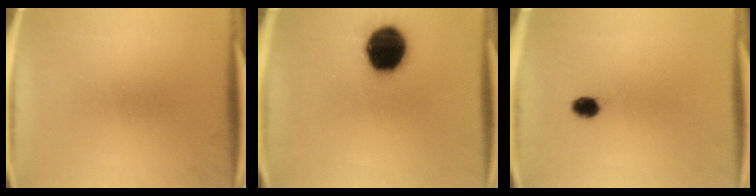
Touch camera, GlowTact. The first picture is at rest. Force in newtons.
{"total": 17.9}
{"total": 2.9}